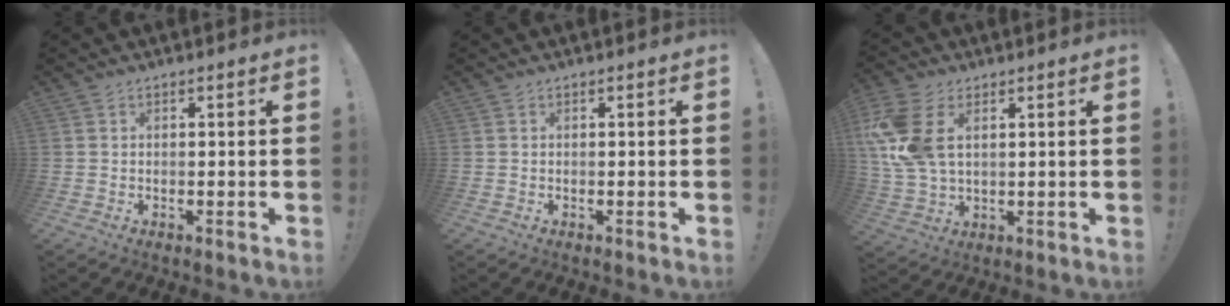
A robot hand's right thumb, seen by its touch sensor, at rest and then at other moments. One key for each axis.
{"total": 0.0}
{"total": 13.9, "fx": 4.2, "fy": 8.6, "fz": 10.1, "tx": -0.208, "ty": -0.011, "tz": 0.080}